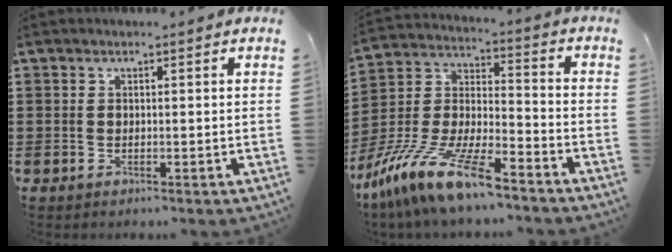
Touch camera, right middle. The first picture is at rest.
{"total": 13.5, "force": [-10.9, 1.6, 7.8], "torque": [-0.165, 0.020, -0.211]}